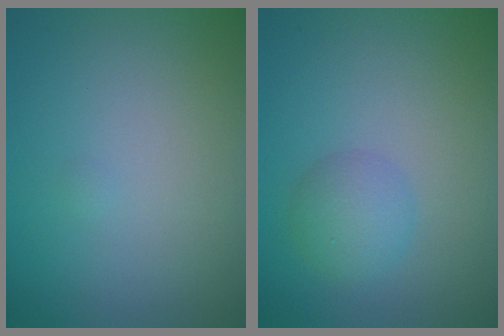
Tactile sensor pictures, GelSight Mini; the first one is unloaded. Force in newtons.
{"total": 2.6, "press": 2.6, "slide": 0.1}